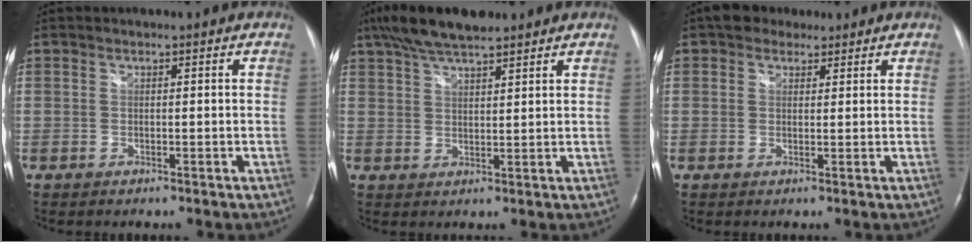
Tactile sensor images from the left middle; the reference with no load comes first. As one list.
[{"total": 9.0, "force": [7.3, 1.8, 5.0], "torque": [-0.093, 0.028, 0.128]}, {"total": 4.2, "force": [3.0, 2.6, 1.3], "torque": [-0.021, 0.021, 0.048]}]